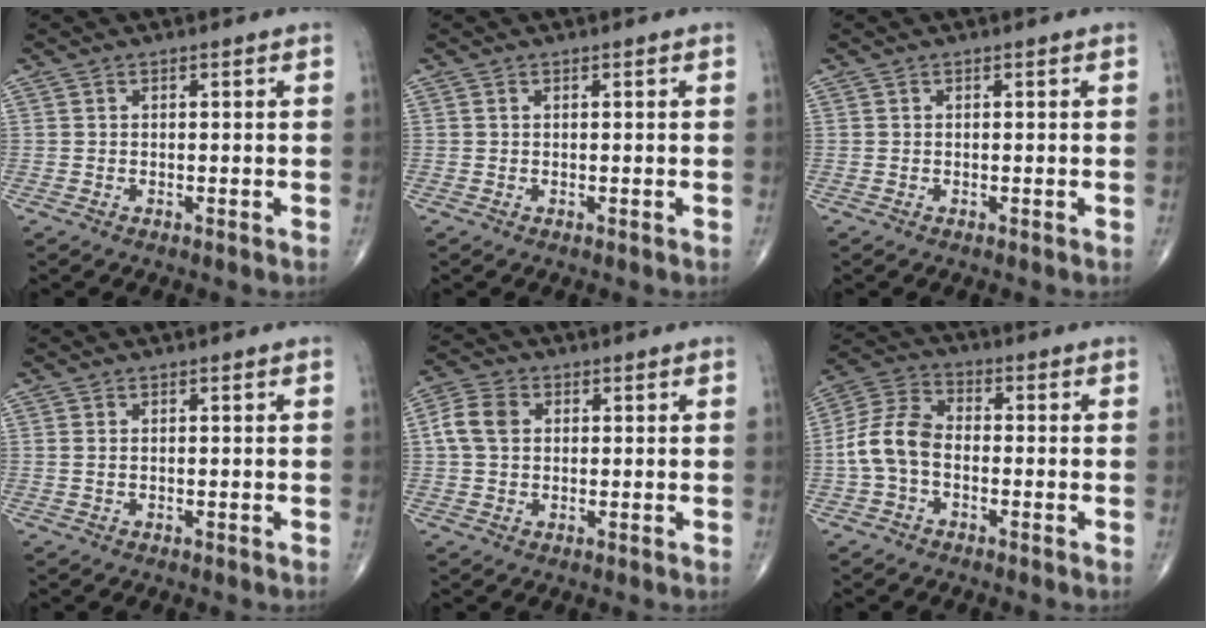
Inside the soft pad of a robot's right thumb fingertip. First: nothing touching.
{"total": 0.0}
{"total": 0.0}
{"total": 0.7, "force": [0.2, 0.3, 0.6], "torque": [-0.015, 0.006, 0.008]}
{"total": 6.1, "force": [1.1, 4.6, 3.9], "torque": [-0.079, 0.012, 0.017]}
{"total": 8.8, "force": [-1.7, 5.8, 6.4], "torque": [-0.130, 0.029, -0.045]}